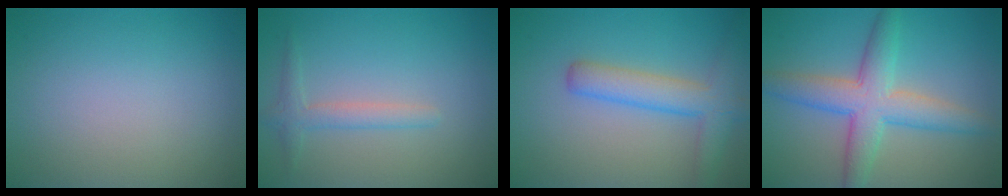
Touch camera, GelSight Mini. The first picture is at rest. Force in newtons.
{"total": 1.9, "press": 1.9, "slide": 0.0}
{"total": 4.3, "press": 4.3, "slide": 0.3}
{"total": 5.9, "press": 5.9, "slide": 0.3}